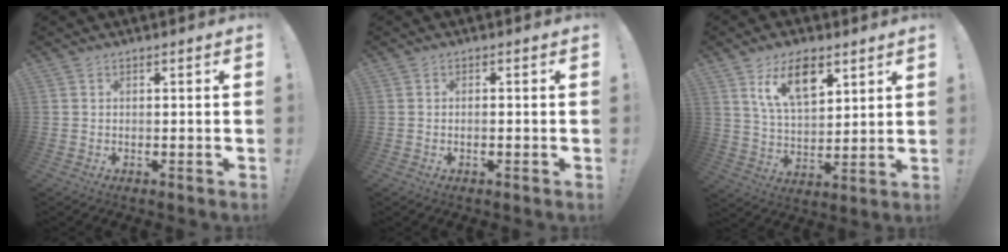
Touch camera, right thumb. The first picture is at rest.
{"total": 1.4, "force": [-1.0, 0.0, 0.9], "torque": [-0.022, 0.004, -0.017]}
{"total": 13.3, "force": [7.5, 7.2, 8.3], "torque": [-0.134, -0.028, 0.137]}